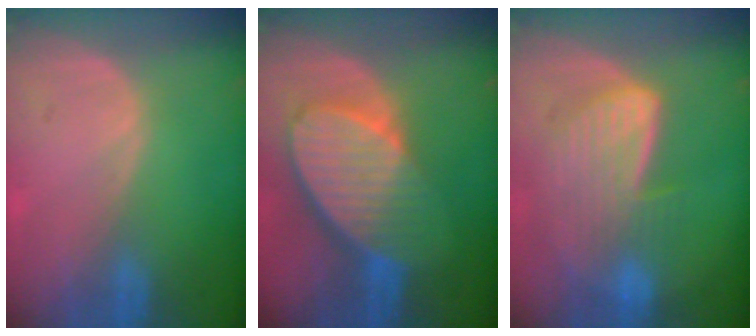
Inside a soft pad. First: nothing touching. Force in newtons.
{"total": 10.2, "press": 9.0, "slide": 4.8}
{"total": 7.6, "press": 7.2, "slide": 2.2}